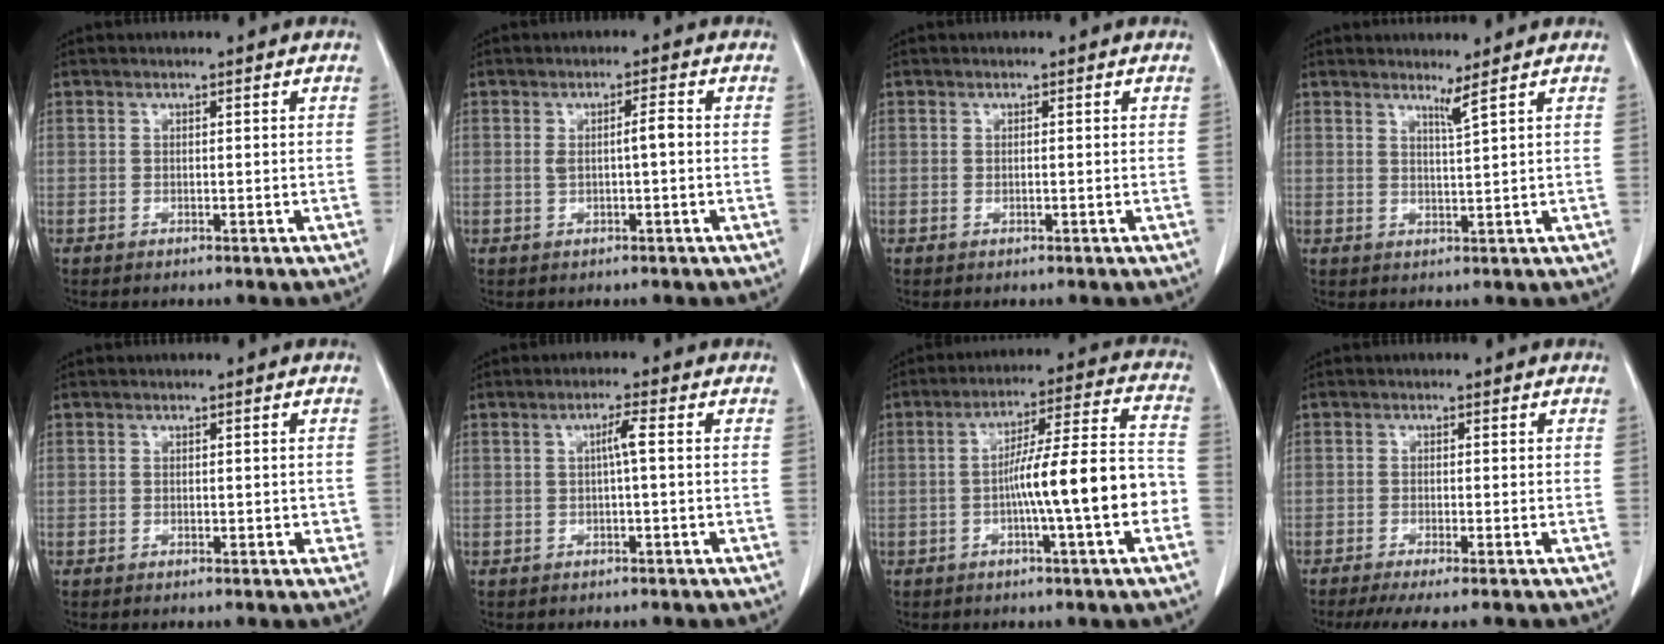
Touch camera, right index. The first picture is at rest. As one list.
[{"total": 2.9, "force": [0.0, 0.3, 2.8], "torque": [-0.051, 0.006, 0.003]}, {"total": 0.0}, {"total": 1.9, "force": [1.5, -0.9, 0.8], "torque": [-0.023, -0.020, 0.029]}, {"total": 1.2, "force": [0.1, 0.9, 0.7], "torque": [-0.004, 0.003, 0.003]}, {"total": 2.3, "force": [0.1, -0.2, 2.2], "torque": [-0.039, 0.004, 0.002]}, {"total": 13.2, "force": [-3.2, 0.2, 12.8], "torque": [-0.205, 0.020, -0.053]}, {"total": 4.8, "force": [-3.7, -0.4, 3.0], "torque": [-0.042, -0.011, -0.061]}]